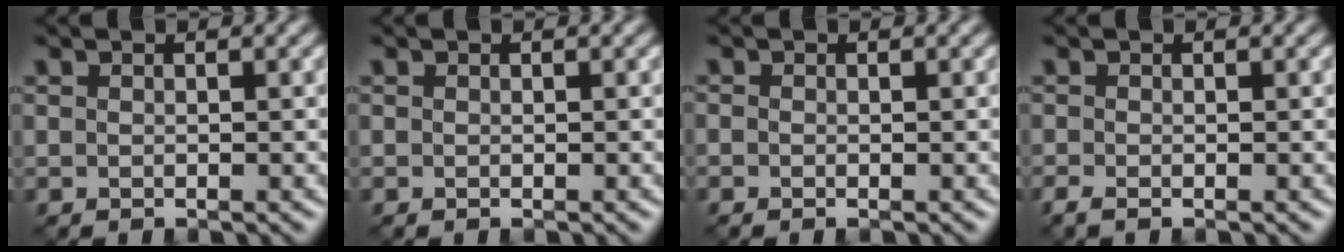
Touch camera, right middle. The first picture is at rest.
{"total": 0.0}
{"total": 0.0}
{"total": 1.1, "force": [-0.8, 0.3, 0.6], "torque": [-0.019, -0.005, -0.018]}